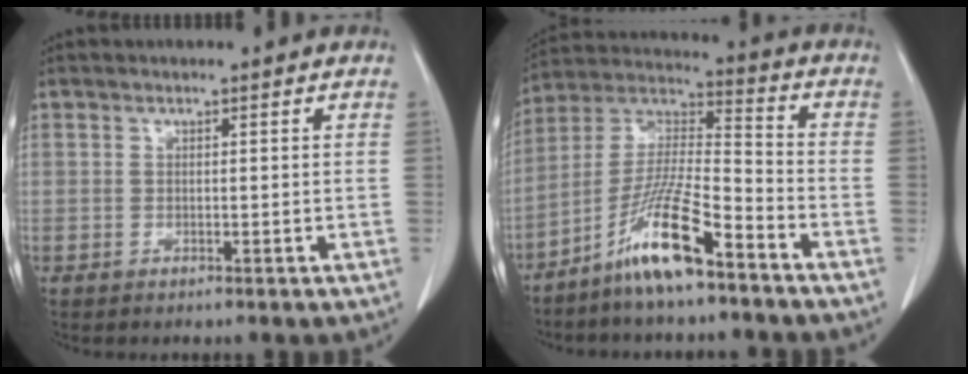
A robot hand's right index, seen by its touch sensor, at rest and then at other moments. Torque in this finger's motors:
{"motor_torque": [1.08, -0.77, 0.35, 0.12]}